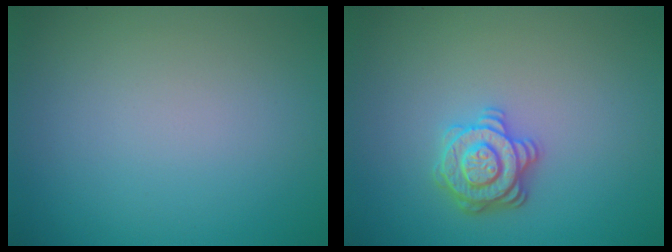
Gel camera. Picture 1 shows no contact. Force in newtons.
{"total": 3.1, "press": 3.0, "slide": 0.9}